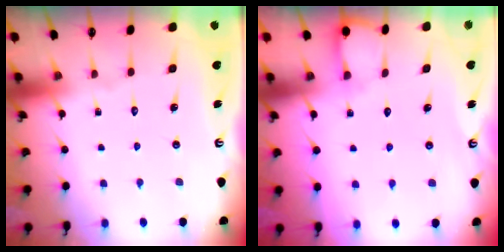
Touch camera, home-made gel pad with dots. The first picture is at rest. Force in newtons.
{"total": 4.0, "press": 4.0, "slide": 0.2}